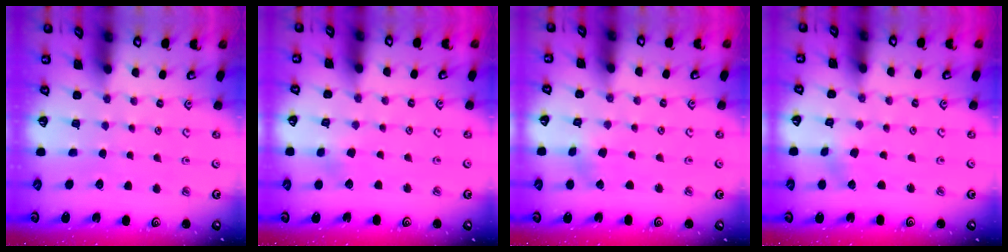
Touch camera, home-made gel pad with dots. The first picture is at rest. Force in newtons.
{"total": 2.9, "press": 2.9, "slide": 0.4}
{"total": 1.9, "press": 1.9, "slide": 0.2}
{"total": 0.6, "press": 0.6, "slide": 0.1}